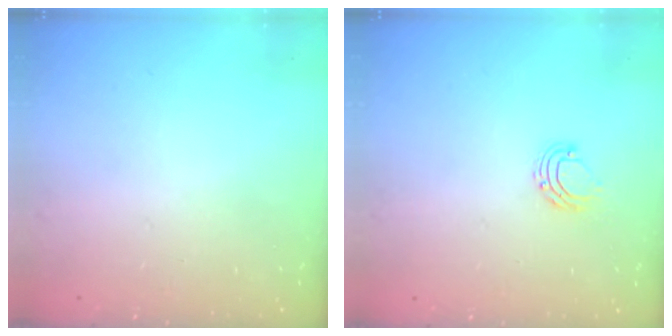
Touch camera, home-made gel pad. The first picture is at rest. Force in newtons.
{"total": 5.7, "press": 5.7, "slide": 0.4}